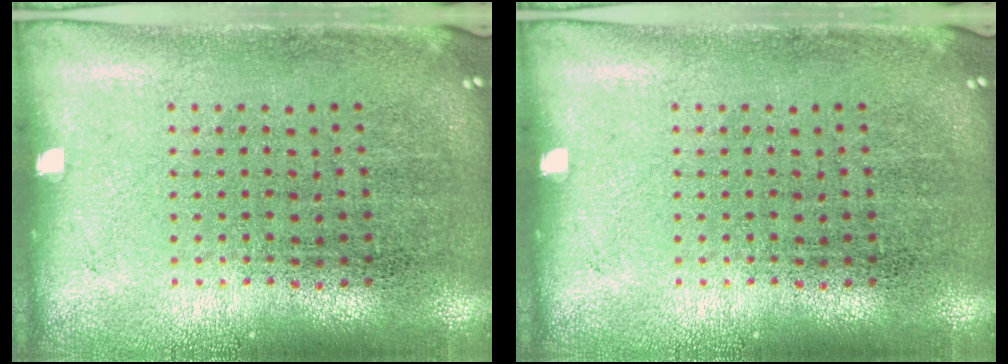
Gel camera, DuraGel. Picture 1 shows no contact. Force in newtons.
{"total": 0.0}